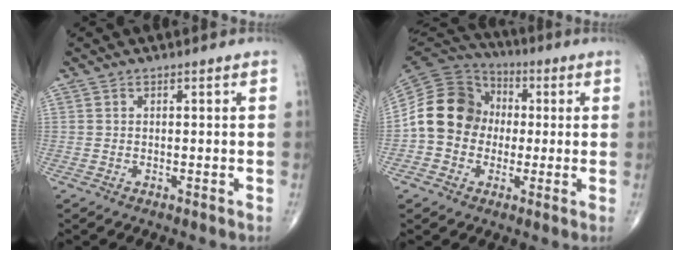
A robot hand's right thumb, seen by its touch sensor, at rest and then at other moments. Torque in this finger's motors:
{"motor_torque": [1.15, 1.62, 1.09, -0.41, 0.10]}